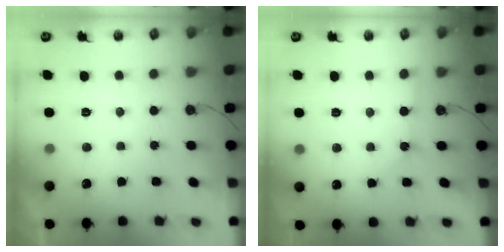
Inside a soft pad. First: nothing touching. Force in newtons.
{"total": 2.1, "press": 2.1, "slide": 0.3}